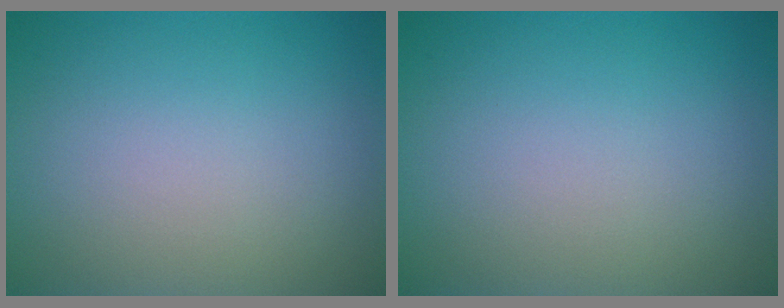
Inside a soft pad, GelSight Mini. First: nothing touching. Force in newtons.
{"total": 0.0}